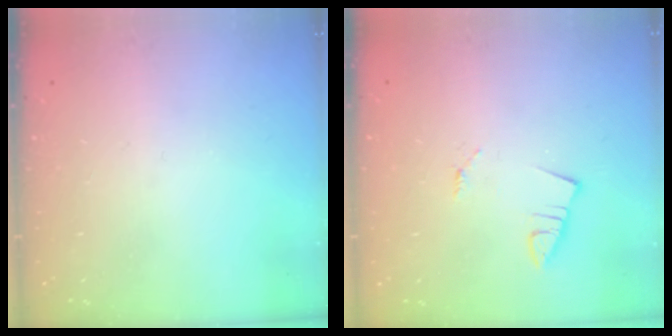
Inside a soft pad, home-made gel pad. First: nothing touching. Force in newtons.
{"total": 1.2, "press": 1.2, "slide": 0.1}